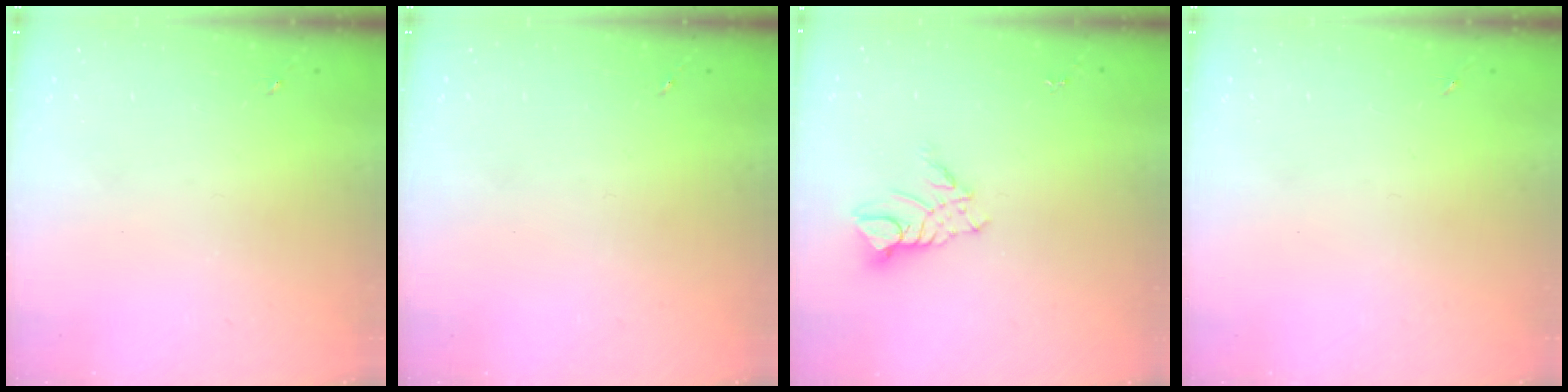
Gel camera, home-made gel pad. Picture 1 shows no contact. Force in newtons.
{"total": 0.0}
{"total": 8.9, "press": 8.9, "slide": 0.8}
{"total": 0.0}